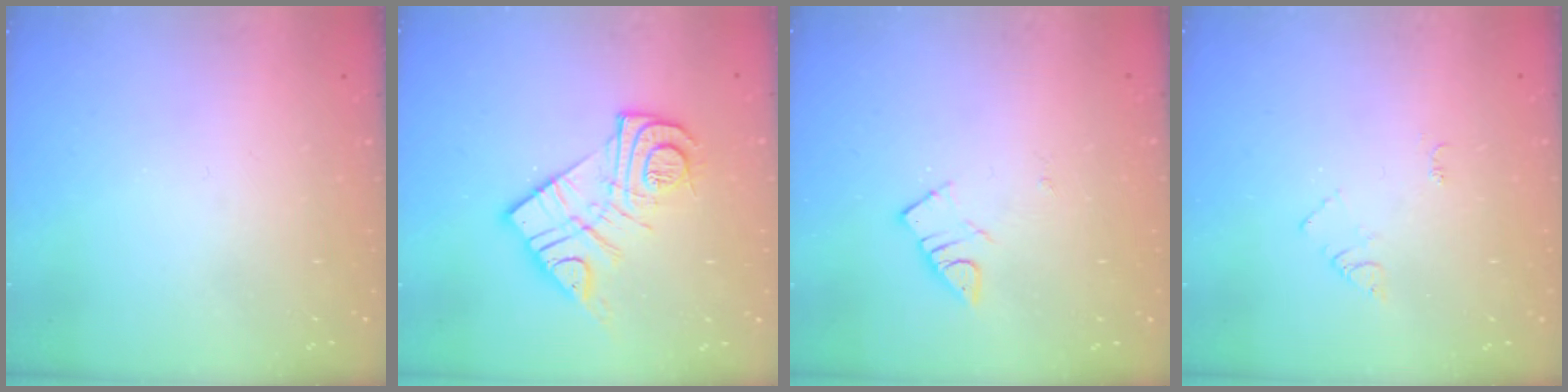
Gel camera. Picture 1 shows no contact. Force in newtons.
{"total": 14.7, "press": 14.7, "slide": 1.3}
{"total": 2.8, "press": 2.7, "slide": 0.3}
{"total": 4.4, "press": 4.4, "slide": 0.5}